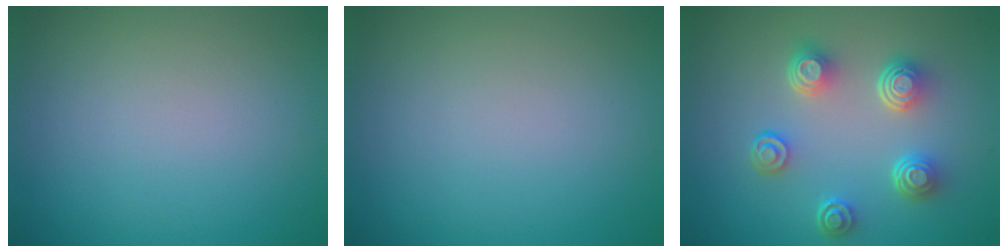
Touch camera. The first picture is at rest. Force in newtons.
{"total": 0.0}
{"total": 4.9, "press": 3.5, "slide": 3.4}